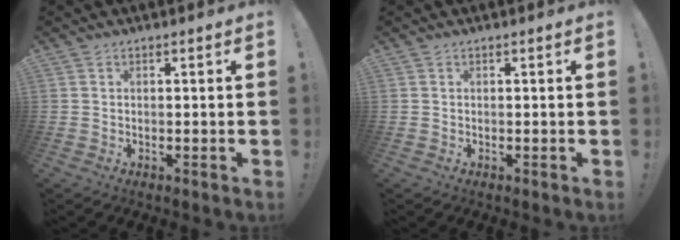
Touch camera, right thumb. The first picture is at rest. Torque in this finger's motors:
{"motor_torque": [0.00, 0.00, -0.01, 0.01, 0.00]}